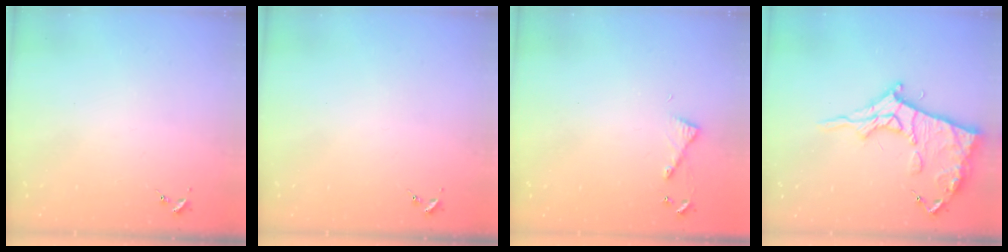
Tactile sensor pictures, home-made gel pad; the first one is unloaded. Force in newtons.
{"total": 0.0}
{"total": 4.9, "press": 4.8, "slide": 0.5}
{"total": 16.1, "press": 16.0, "slide": 1.7}